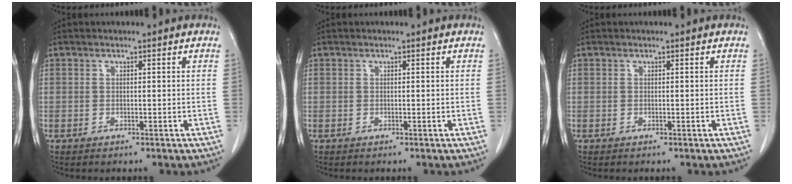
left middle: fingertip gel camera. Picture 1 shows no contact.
{"total": 0.0}
{"total": 0.0}